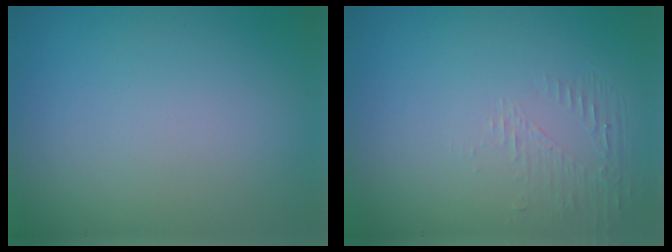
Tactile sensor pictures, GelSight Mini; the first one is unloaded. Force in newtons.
{"total": 1.3, "press": 0.0, "slide": 1.3}